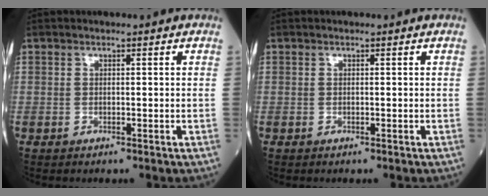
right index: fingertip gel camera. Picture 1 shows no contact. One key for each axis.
{"total": 0.0}